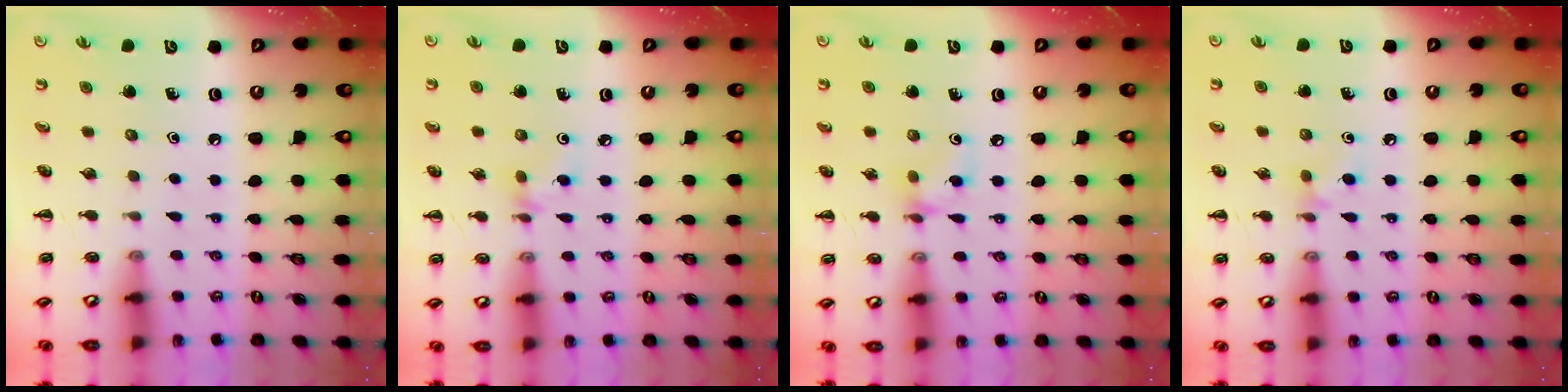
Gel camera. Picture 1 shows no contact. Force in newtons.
{"total": 4.9, "press": 4.7, "slide": 1.2}
{"total": 6.7, "press": 6.6, "slide": 1.3}
{"total": 4.8, "press": 4.5, "slide": 1.7}